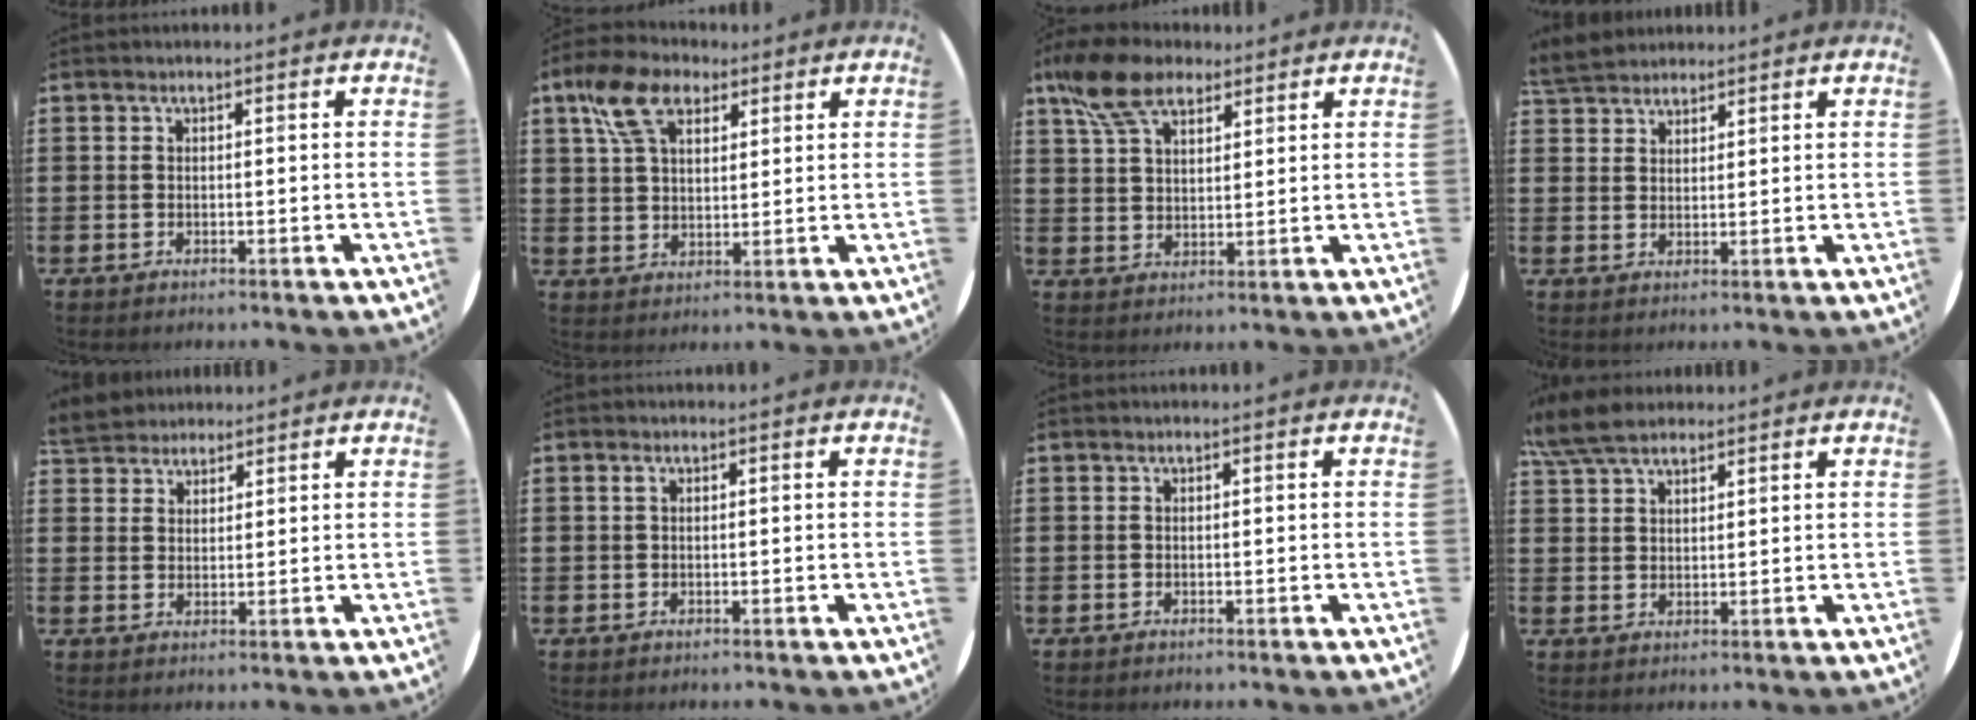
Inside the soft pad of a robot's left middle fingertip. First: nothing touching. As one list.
[{"total": 8.6, "force": [5.3, 5.0, 4.6], "torque": [-0.103, 0.007, 0.099]}, {"total": 8.7, "force": [6.3, 4.3, 4.3], "torque": [-0.097, -0.004, 0.116]}, {"total": 4.3, "force": [4.0, 1.4, 0.6], "torque": [-0.024, -0.002, 0.078]}, {"total": 4.2, "force": [4.0, 1.4, -0.1], "torque": [-0.013, -0.004, 0.078]}, {"total": 0.7, "force": [0.3, 0.5, 0.4], "torque": [-0.003, -0.001, 0.005]}, {"total": 0.0}, {"total": 6.0, "force": [5.0, 2.0, 2.6], "torque": [-0.064, -0.003, 0.096]}]